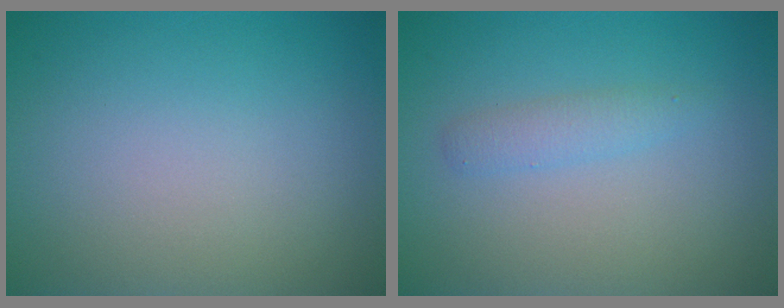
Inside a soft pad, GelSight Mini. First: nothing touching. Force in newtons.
{"total": 1.4, "press": 1.4, "slide": 0.1}